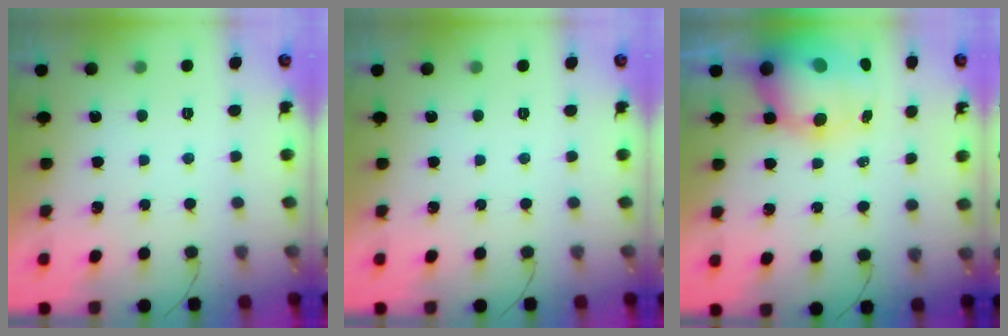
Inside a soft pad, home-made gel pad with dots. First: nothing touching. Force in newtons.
{"total": 0.0}
{"total": 11.3, "press": 10.9, "slide": 2.9}